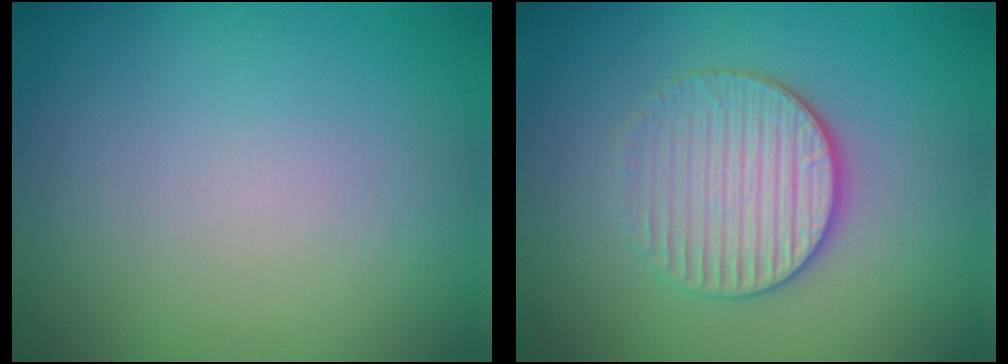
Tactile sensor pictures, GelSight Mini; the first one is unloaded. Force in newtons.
{"total": 3.7, "press": 3.3, "slide": 1.7}